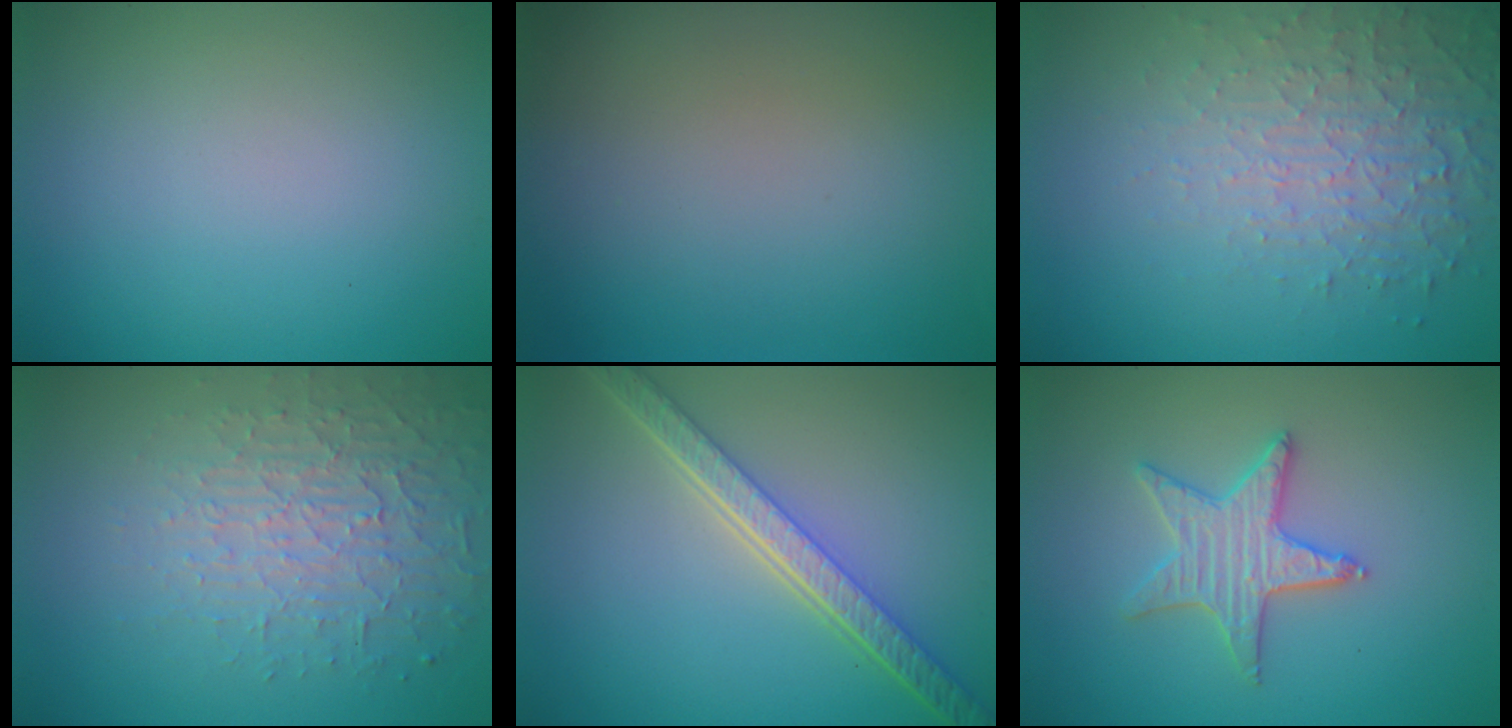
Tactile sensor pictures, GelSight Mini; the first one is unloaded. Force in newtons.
{"total": 0.0}
{"total": 5.2, "press": 3.3, "slide": 3.9}
{"total": 3.6, "press": 3.3, "slide": 1.6}
{"total": 5.7, "press": 4.3, "slide": 3.7}
{"total": 3.2, "press": 3.1, "slide": 0.7}